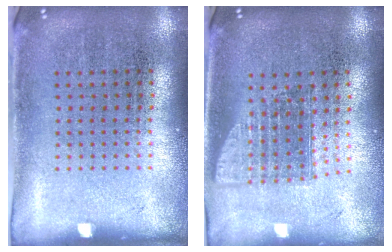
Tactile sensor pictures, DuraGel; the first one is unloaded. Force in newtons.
{"total": 1.5, "press": 1.1, "slide": 0.9}